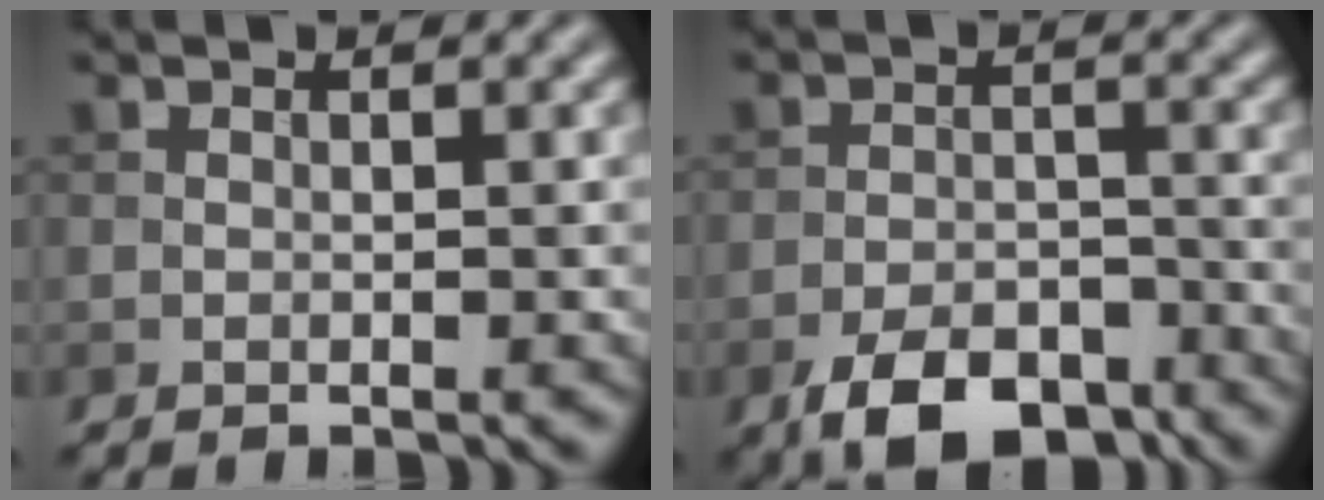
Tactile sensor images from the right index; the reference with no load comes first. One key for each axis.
{"total": 7.3, "fx": -5.0, "fy": 3.5, "fz": 4.1, "tx": -0.063, "ty": -0.008, "tz": -0.086}